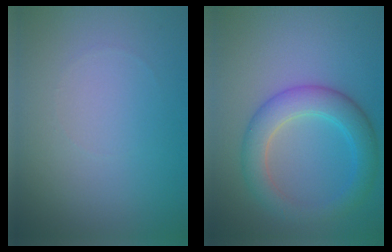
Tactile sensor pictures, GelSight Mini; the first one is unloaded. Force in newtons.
{"total": 4.7, "press": 4.7, "slide": 0.1}